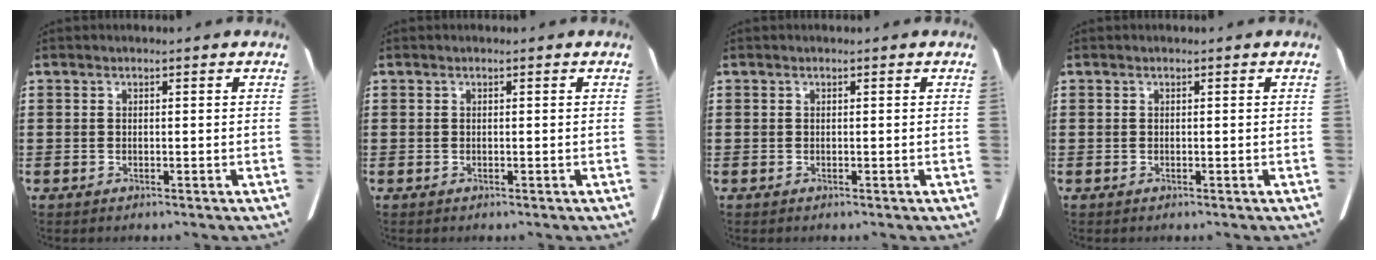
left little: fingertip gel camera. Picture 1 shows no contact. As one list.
[{"total": 0.0}, {"total": 0.0}, {"total": 0.0}]